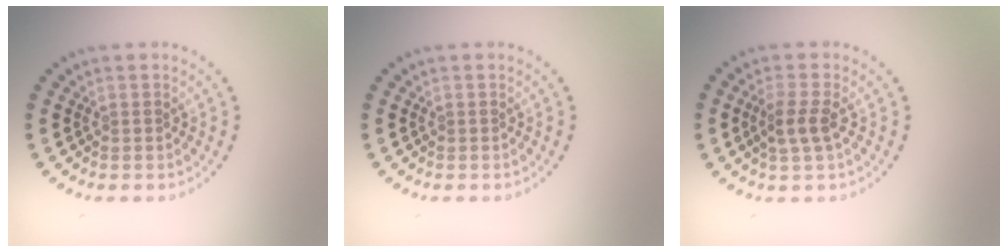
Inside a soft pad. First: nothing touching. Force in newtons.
{"total": 0.0}
{"total": 2.2, "press": 2.0, "slide": 0.9}